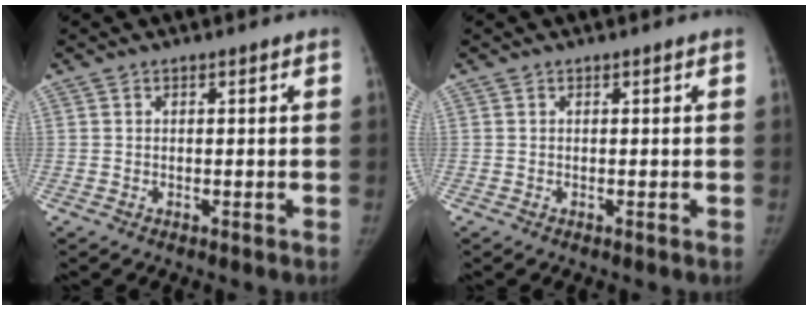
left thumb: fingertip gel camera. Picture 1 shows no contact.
{"total": 0.0}